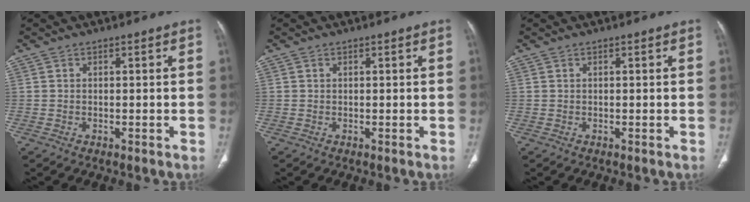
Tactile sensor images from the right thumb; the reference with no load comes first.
{"total": 0.0}
{"total": 0.0}